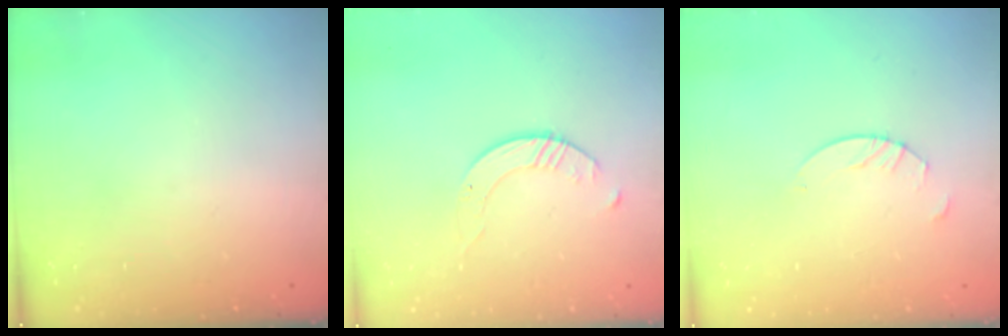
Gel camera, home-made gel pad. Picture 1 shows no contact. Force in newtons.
{"total": 2.6, "press": 2.6, "slide": 0.3}
{"total": 2.7, "press": 2.7, "slide": 0.2}